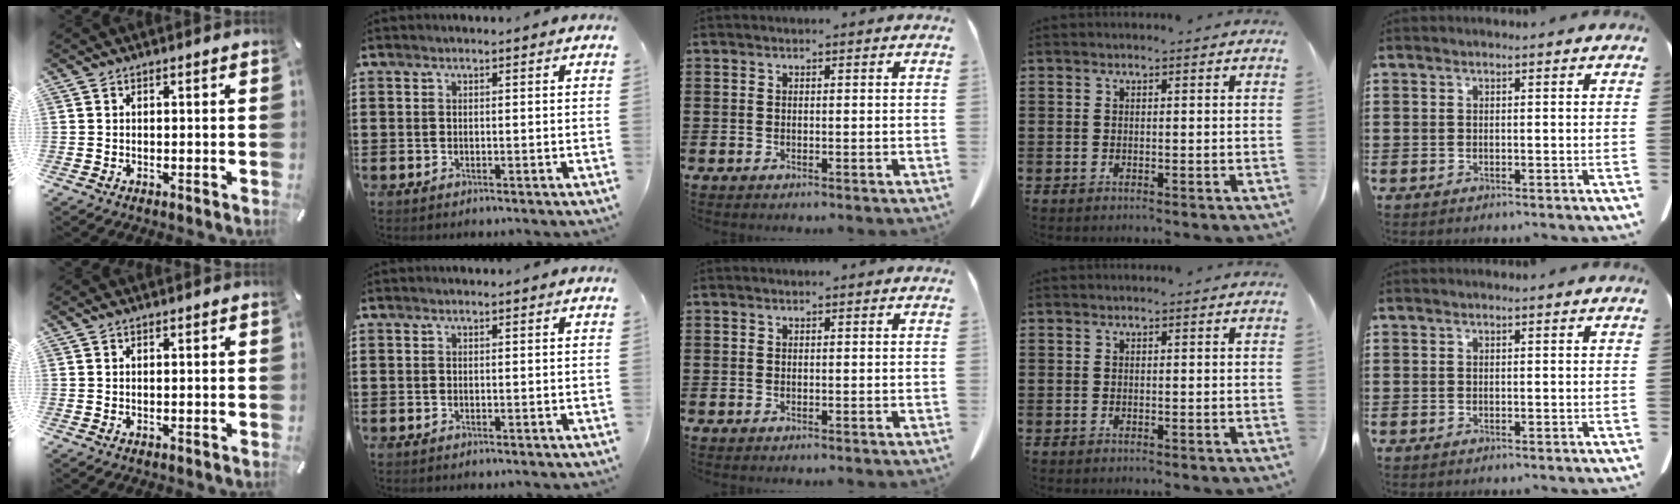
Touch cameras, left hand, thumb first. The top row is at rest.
{"thumb": {"total": 0.7, "force": [0.5, 0.3, 0.3], "torque": [-0.006, 0.003, 0.009]}}